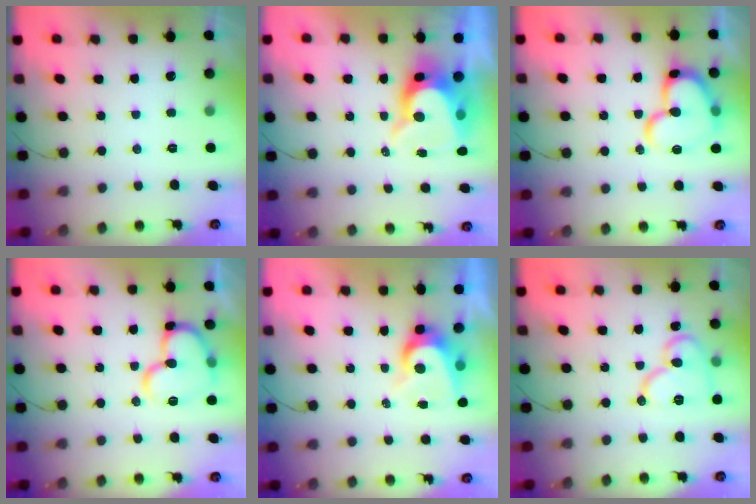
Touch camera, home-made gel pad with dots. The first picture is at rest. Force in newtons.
{"total": 10.8, "press": 10.8, "slide": 0.6}
{"total": 17.6, "press": 17.5, "slide": 1.4}
{"total": 15.5, "press": 15.4, "slide": 1.6}
{"total": 7.0, "press": 7.0, "slide": 0.9}
{"total": 13.6, "press": 13.5, "slide": 1.7}